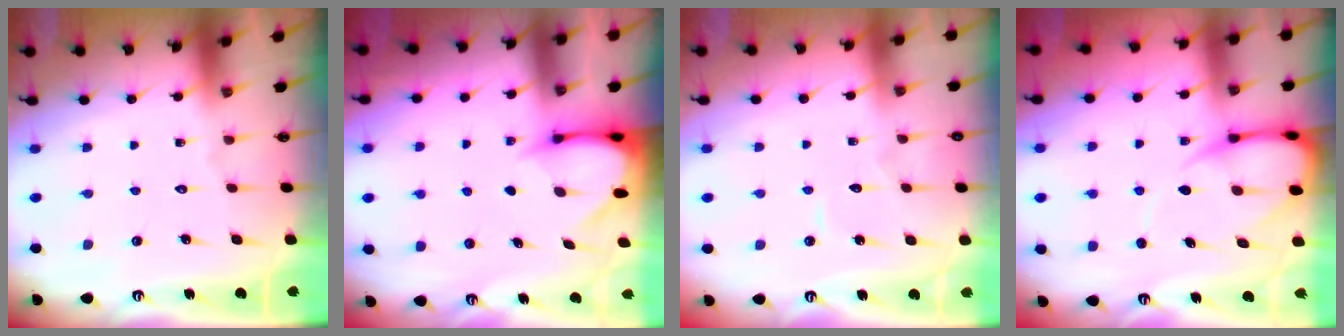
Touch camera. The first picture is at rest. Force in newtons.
{"total": 3.5, "press": 3.5, "slide": 0.3}
{"total": 3.9, "press": 3.8, "slide": 0.5}
{"total": 8.1, "press": 8.0, "slide": 0.9}